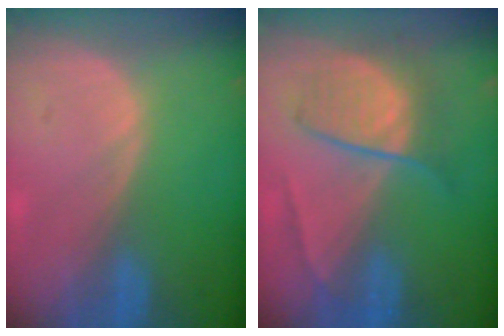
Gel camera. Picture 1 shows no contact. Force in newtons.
{"total": 6.7, "press": 6.7, "slide": 0.6}